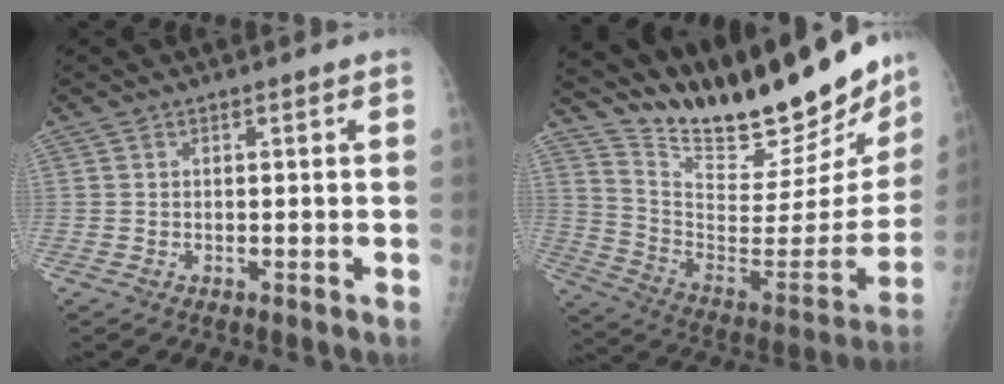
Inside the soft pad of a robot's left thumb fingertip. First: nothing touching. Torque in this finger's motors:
{"motor_torque": [0.50, 0.04, 0.57, -1.95, 0.11]}